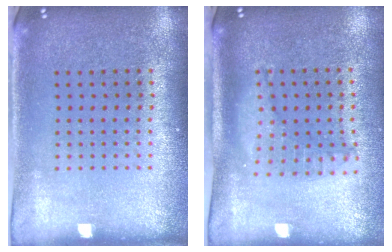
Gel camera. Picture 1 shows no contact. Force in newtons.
{"total": 1.2, "press": 1.2, "slide": 0.2}